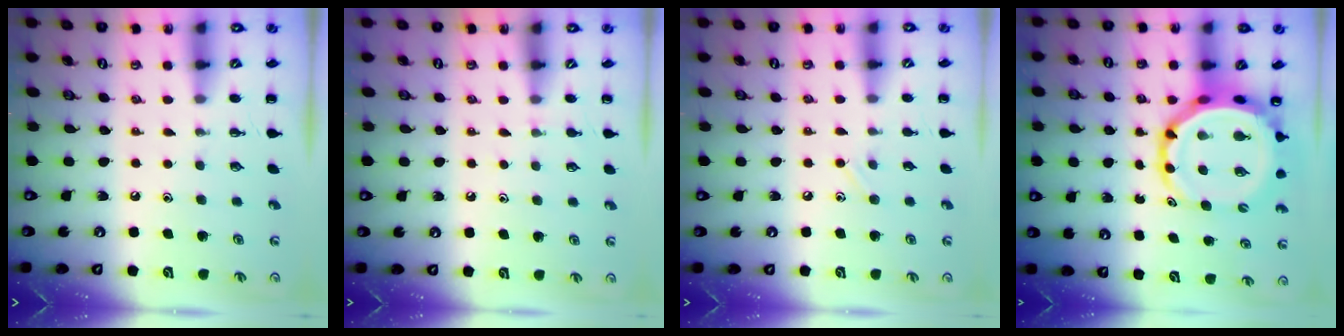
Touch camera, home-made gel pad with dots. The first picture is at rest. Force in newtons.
{"total": 3.2, "press": 3.0, "slide": 1.2}
{"total": 4.0, "press": 3.8, "slide": 1.2}
{"total": 9.6, "press": 9.3, "slide": 2.5}